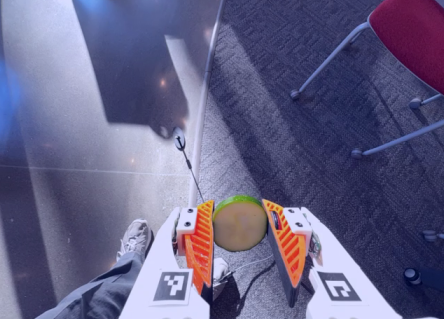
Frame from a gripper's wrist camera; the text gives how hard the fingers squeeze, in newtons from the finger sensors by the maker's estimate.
{"total": 11.6, "left": 12.1, "right": 11.2}